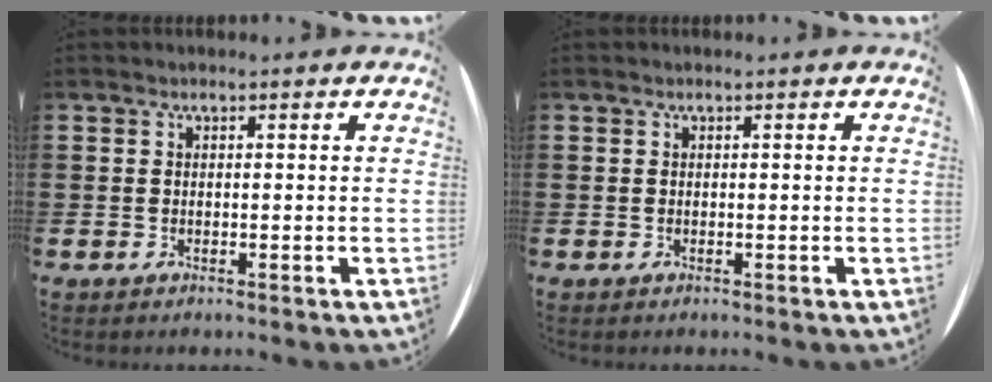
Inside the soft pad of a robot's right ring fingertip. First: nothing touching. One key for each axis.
{"total": 0.0}